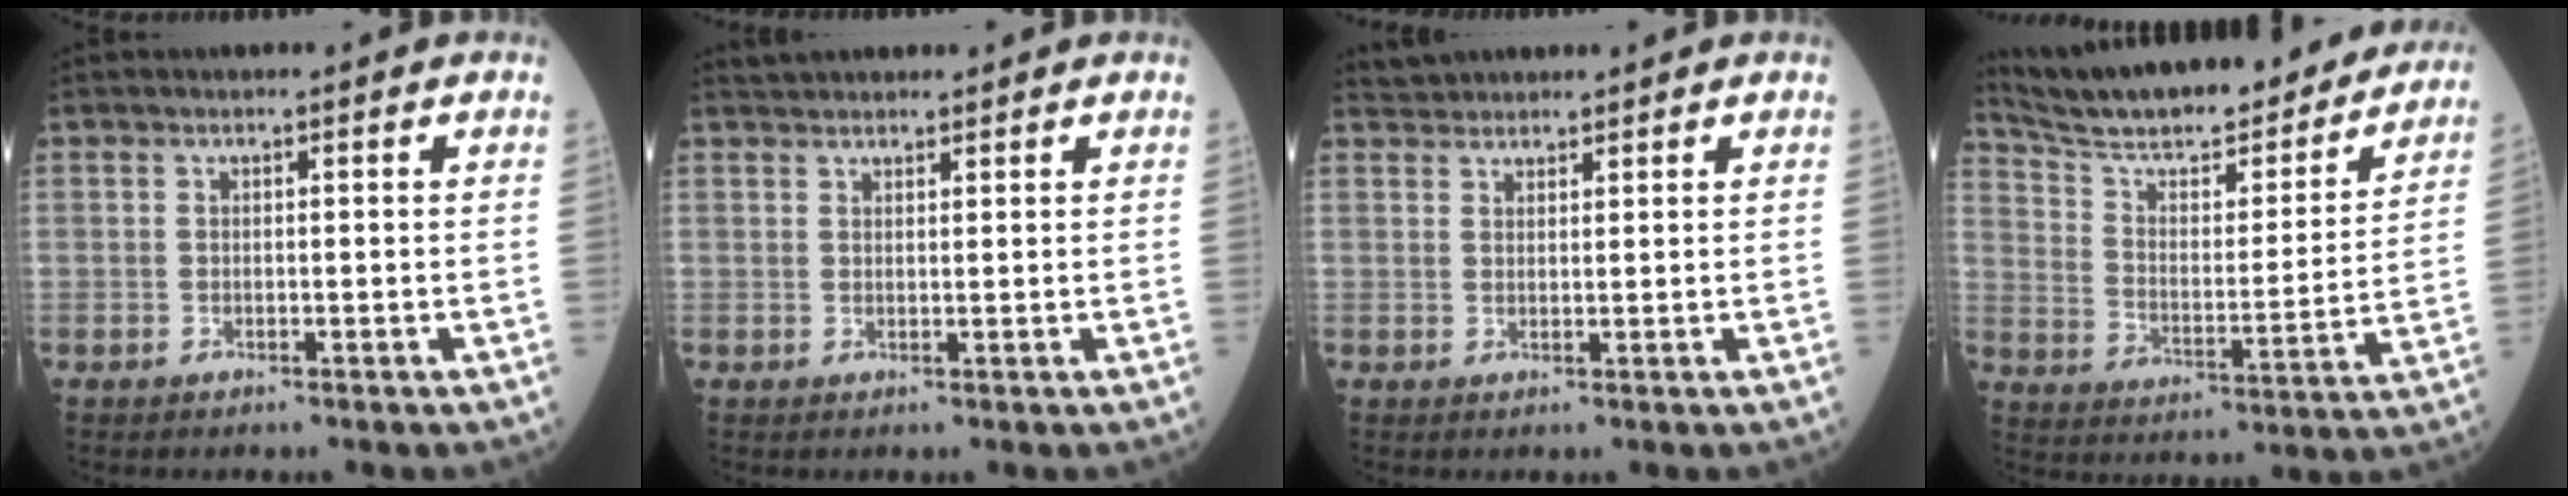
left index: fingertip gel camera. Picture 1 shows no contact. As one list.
[{"total": 4.9, "force": [4.6, 1.1, 1.4], "torque": [-0.010, 0.033, 0.072]}, {"total": 3.9, "force": [3.7, 0.9, 0.5], "torque": [-0.003, 0.034, 0.068]}, {"total": 26.4, "force": [23.4, 4.8, 11.2], "torque": [-0.175, -0.022, 0.329]}]